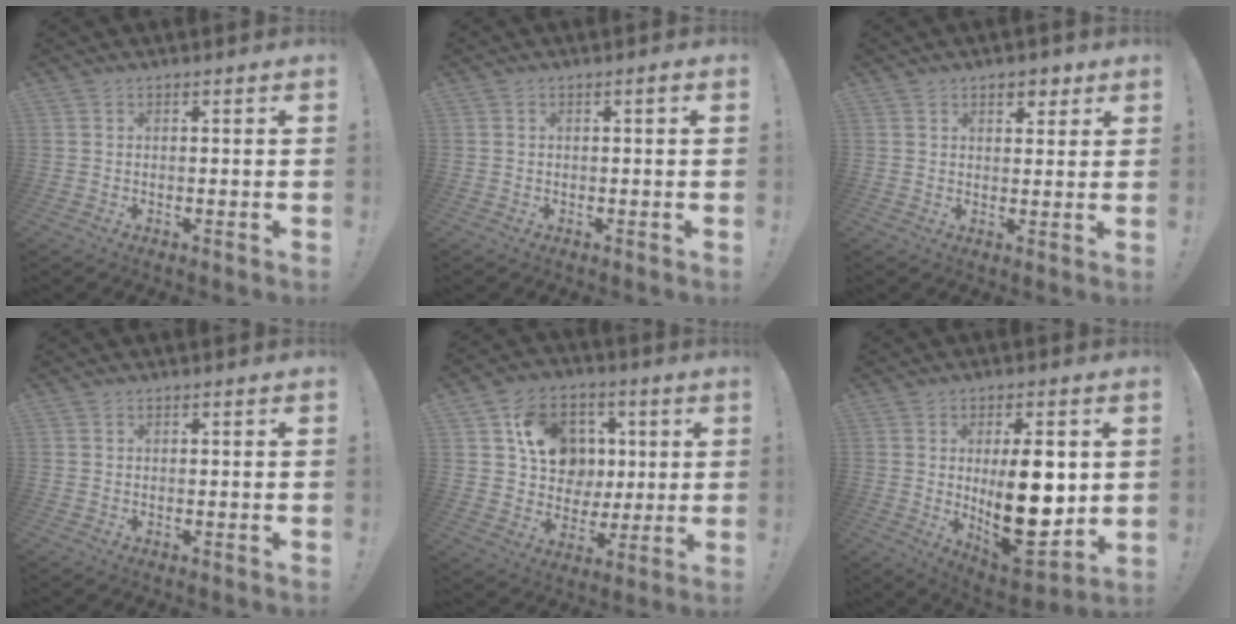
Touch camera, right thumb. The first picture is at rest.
{"total": 0.9, "force": [-0.1, 0.0, 0.8], "torque": [-0.014, 0.000, -0.003]}
{"total": 4.3, "force": [2.6, 2.6, 2.1], "torque": [-0.012, -0.011, 0.042]}
{"total": 0.0}
{"total": 15.6, "force": [4.5, 13.2, 6.9], "torque": [-0.099, -0.006, 0.101]}
{"total": 18.4, "force": [1.1, 8.1, 16.5], "torque": [-0.247, -0.024, 0.025]}